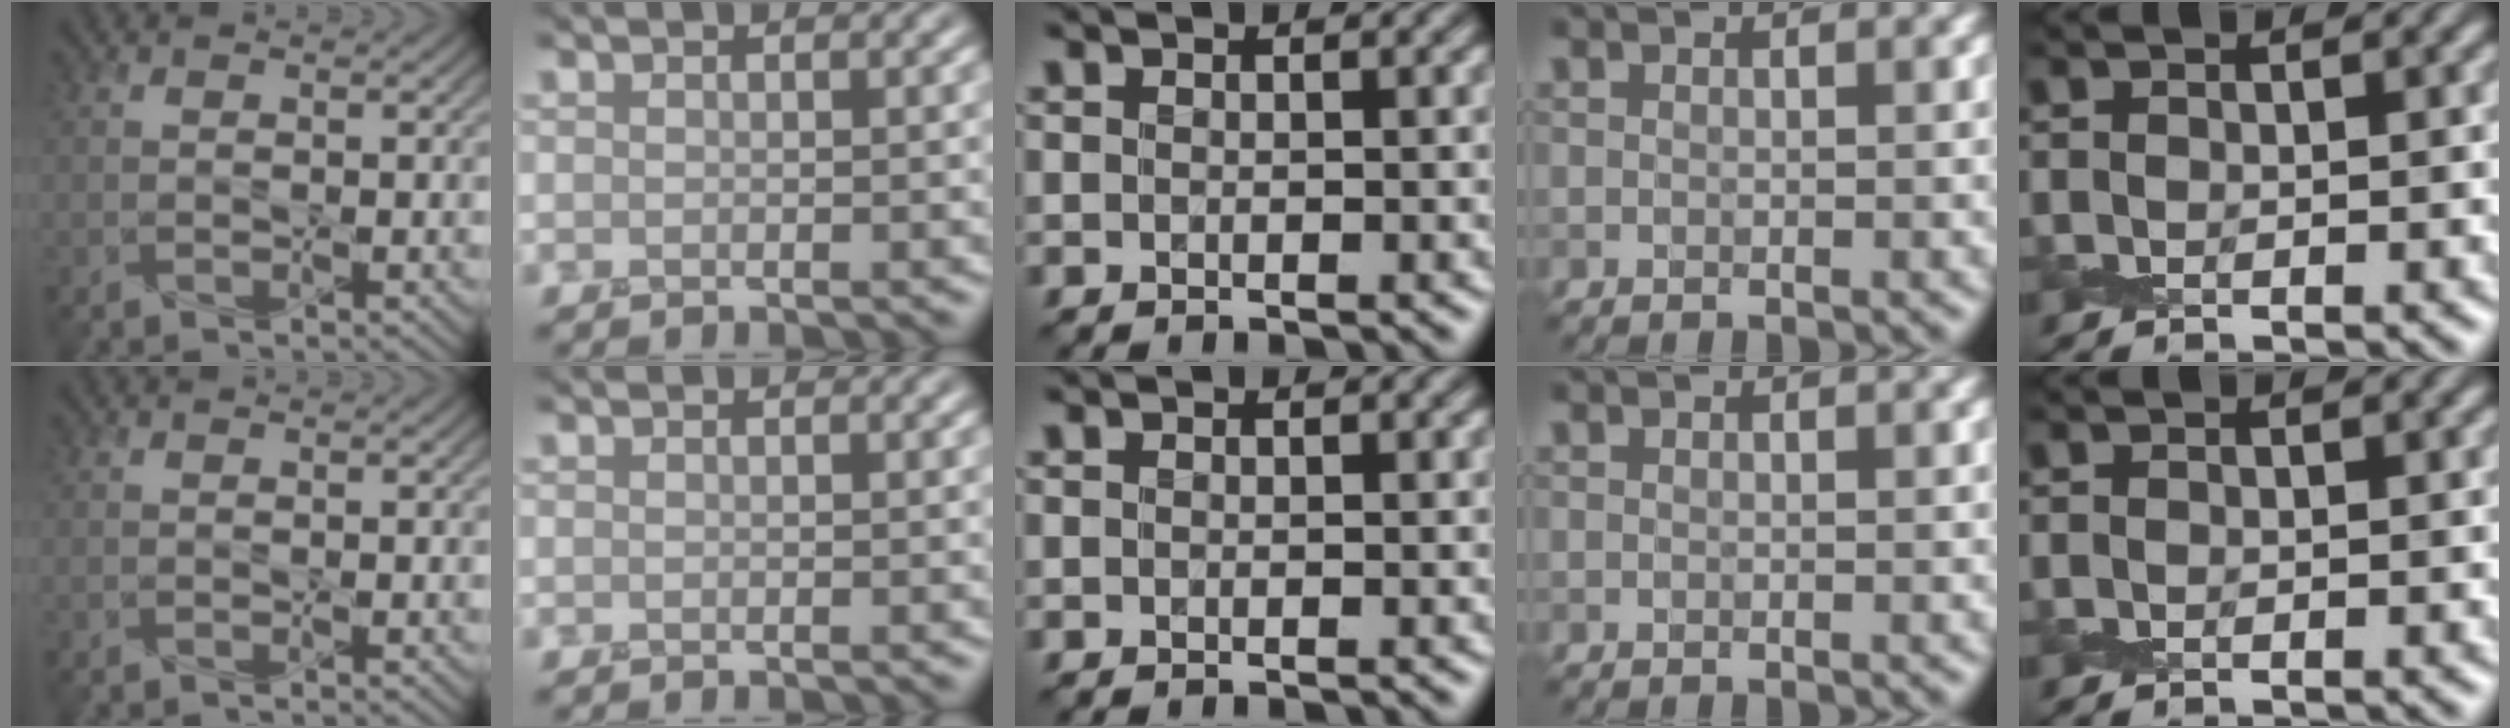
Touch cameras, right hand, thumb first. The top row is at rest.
{}